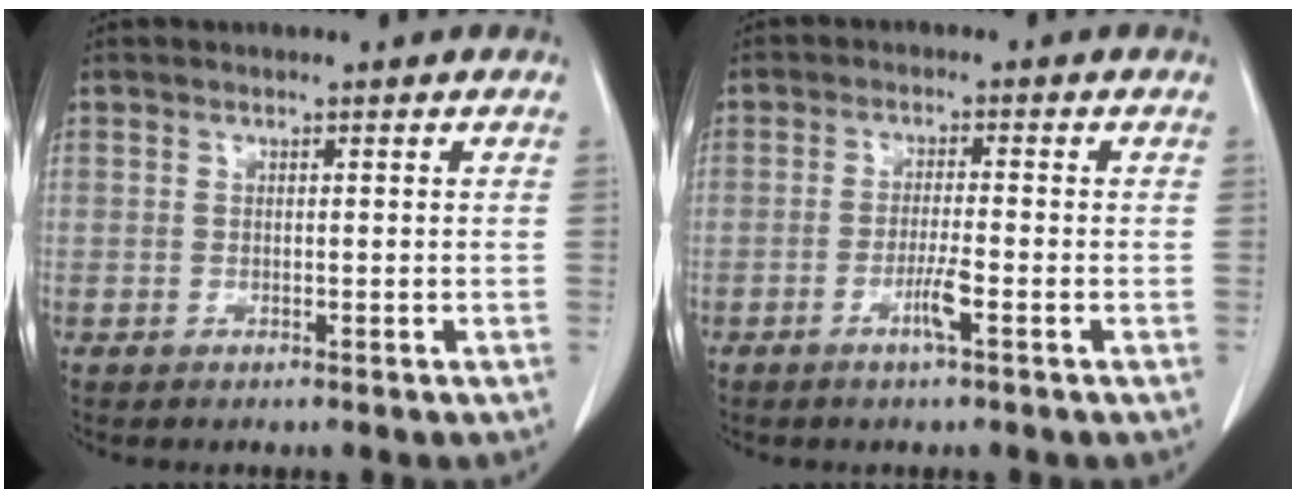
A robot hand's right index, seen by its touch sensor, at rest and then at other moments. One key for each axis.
{"total": 3.3, "fx": -1.6, "fy": -0.2, "fz": 2.9, "tx": -0.057, "ty": -0.004, "tz": -0.034}